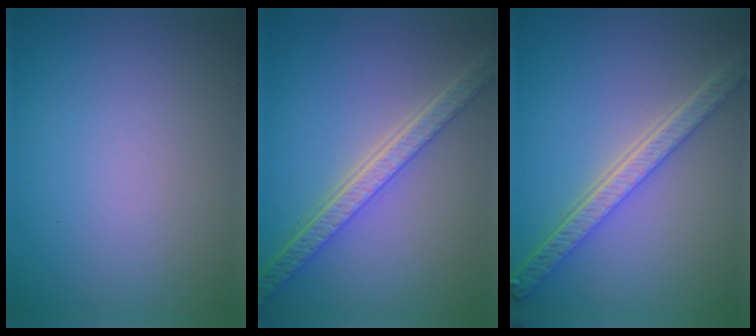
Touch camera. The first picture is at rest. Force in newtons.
{"total": 5.8, "press": 4.4, "slide": 3.8}
{"total": 5.3, "press": 4.1, "slide": 3.3}